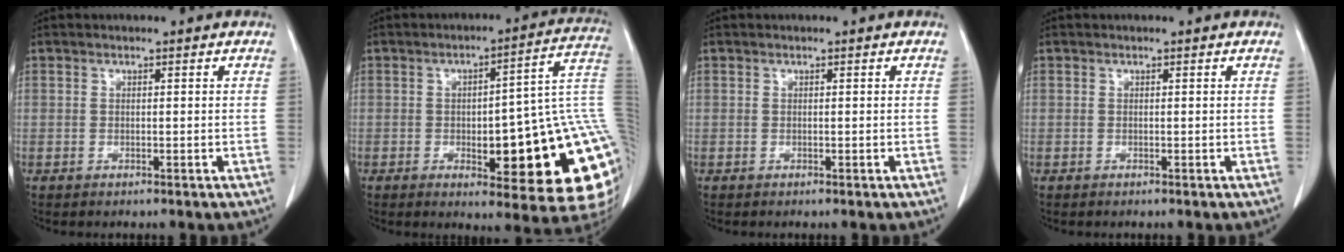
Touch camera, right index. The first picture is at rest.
{"total": 23.9, "force": [-4.0, 5.6, 22.9], "torque": [-0.183, 0.025, -0.042]}
{"total": 0.0}
{"total": 0.0}